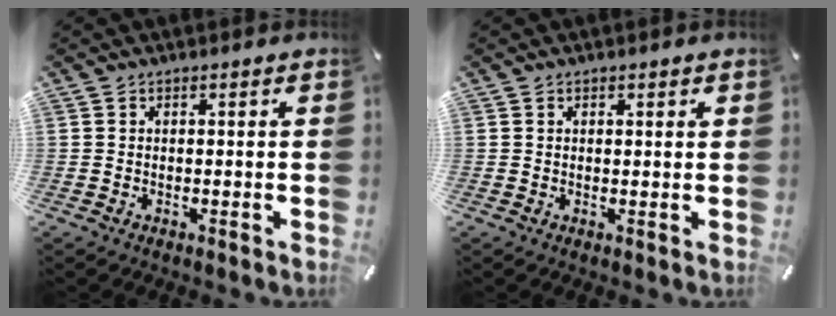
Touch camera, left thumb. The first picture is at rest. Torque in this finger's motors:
{"motor_torque": [-0.06, -0.37, -0.09, 0.16, 0.00]}